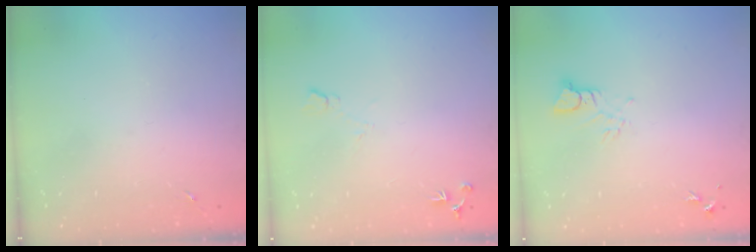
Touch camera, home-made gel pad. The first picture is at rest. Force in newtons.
{"total": 6.1, "press": 6.0, "slide": 1.0}
{"total": 3.6, "press": 3.6, "slide": 0.3}